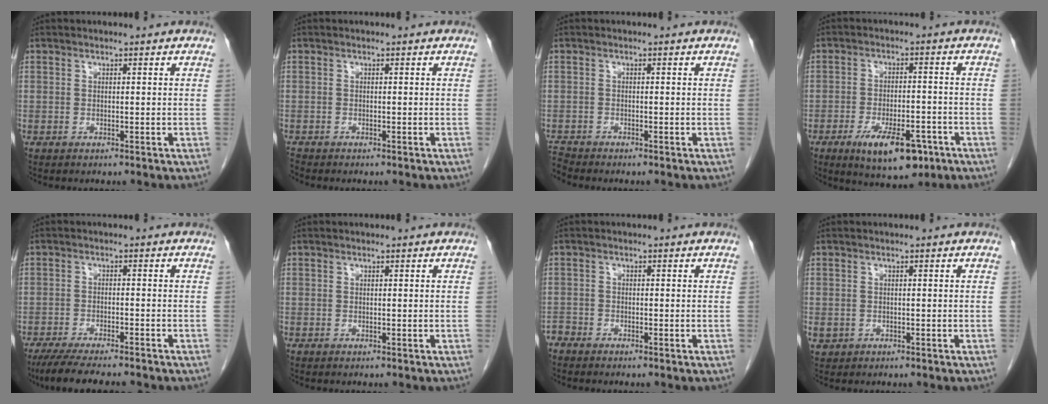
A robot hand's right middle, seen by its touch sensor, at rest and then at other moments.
{"total": 0.7, "force": [-0.7, 0.0, 0.1], "torque": [-0.007, -0.002, -0.013]}
{"total": 1.8, "force": [-1.8, -0.3, -0.1], "torque": [-0.003, -0.012, -0.034]}
{"total": 10.1, "force": [-5.6, 3.9, 7.5], "torque": [-0.120, -0.009, -0.079]}
{"total": 10.4, "force": [-8.8, 1.2, 5.3], "torque": [-0.083, -0.022, -0.135]}
{"total": 0.0}
{"total": 1.6, "force": [-1.5, 0.4, 0.0], "torque": [0.004, -0.001, -0.030]}
{"total": 1.6, "force": [-0.4, 1.4, 0.5], "torque": [-0.008, 0.004, 0.002]}